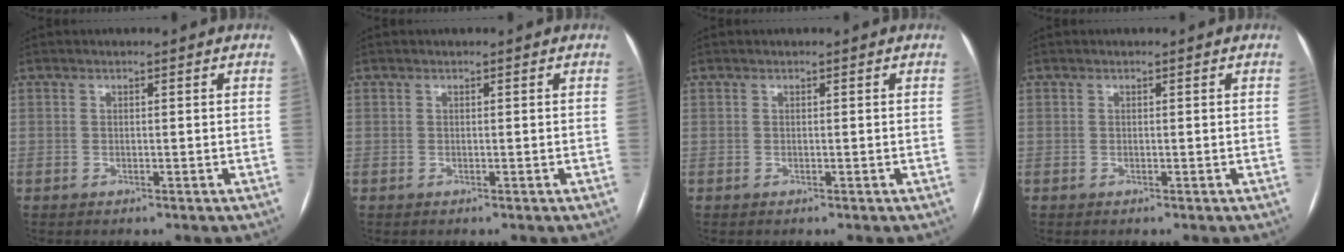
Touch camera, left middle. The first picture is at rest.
{"total": 0.0}
{"total": 0.0}
{"total": 0.0}